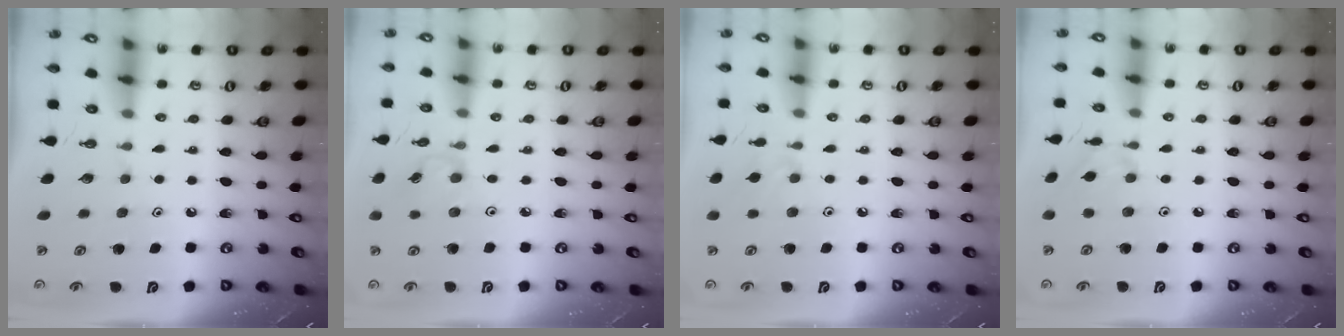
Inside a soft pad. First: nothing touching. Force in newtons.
{"total": 2.8, "press": 2.8, "slide": 0.4}
{"total": 7.1, "press": 7.0, "slide": 1.0}
{"total": 2.6, "press": 2.6, "slide": 0.6}